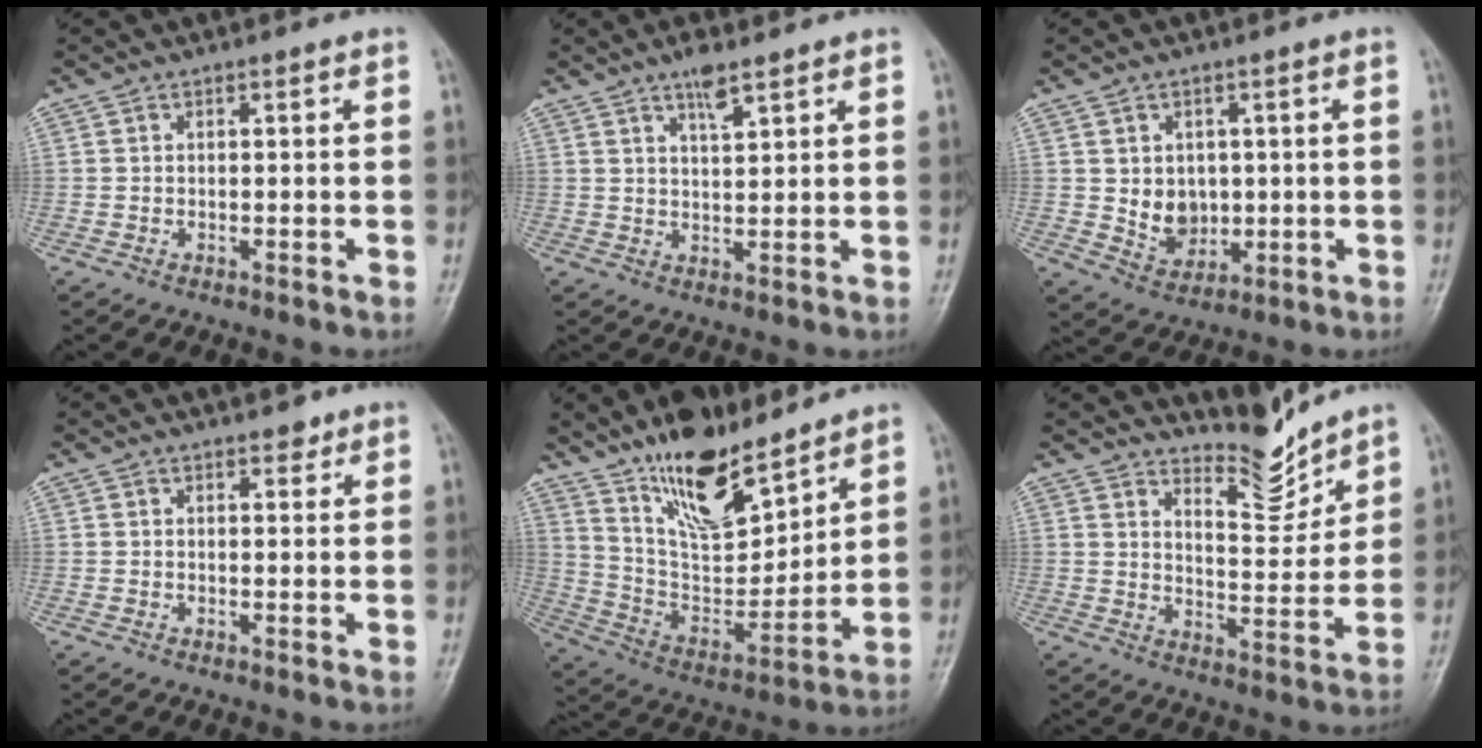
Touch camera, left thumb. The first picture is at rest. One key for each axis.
{"total": 4.2, "fx": 2.9, "fy": 1.1, "fz": 2.8, "tx": -0.043, "ty": -0.015, "tz": 0.051}
{"total": 6.5, "fx": 0.5, "fy": 5.3, "fz": 3.7, "tx": -0.029, "ty": -0.009, "tz": 0.022}
{"total": 1.9, "fx": 1.4, "fy": 1.0, "fz": 0.8, "tx": 0.002, "ty": -0.006, "tz": 0.015}
{"total": 18.0, "fx": 13.1, "fy": 6.6, "fz": 10.4, "tx": -0.132, "ty": -0.083, "tz": 0.244}
{"total": 7.4, "fx": 7.1, "fy": 1.5, "fz": 1.3, "tx": 0.005, "ty": -0.069, "tz": 0.126}